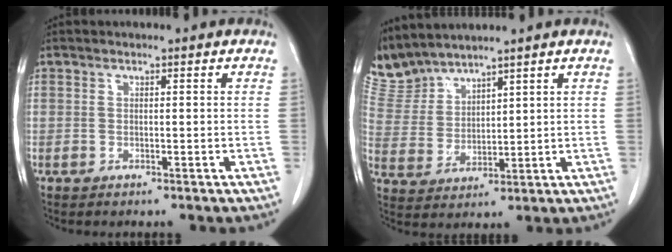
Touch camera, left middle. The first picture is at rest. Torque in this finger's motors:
{"motor_torque": [-0.23, -0.61, -0.08, -0.06]}